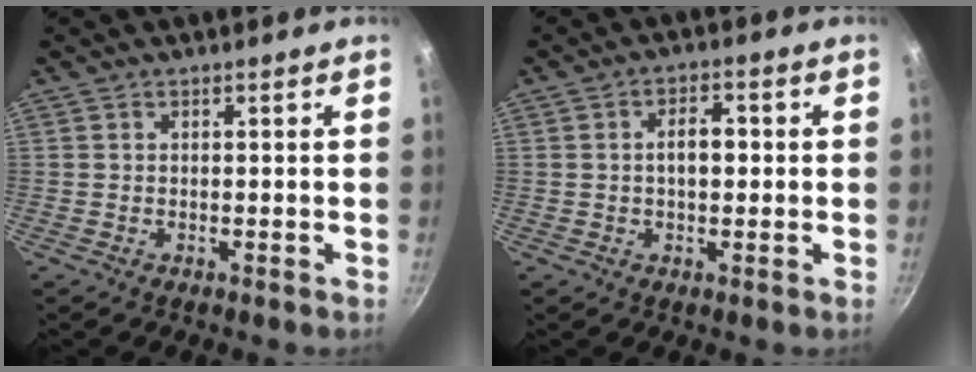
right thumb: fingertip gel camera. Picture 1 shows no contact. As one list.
[{"total": 4.7, "force": [0.2, 2.6, 3.8], "torque": [-0.056, 0.011, -0.001]}]